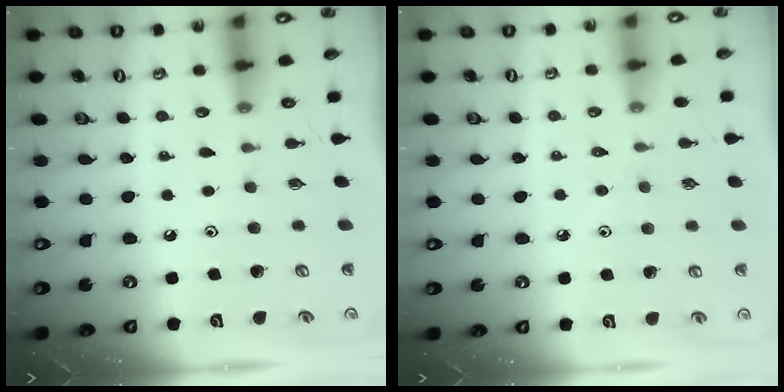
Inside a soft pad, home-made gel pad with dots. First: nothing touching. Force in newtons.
{"total": 3.7, "press": 3.6, "slide": 0.7}